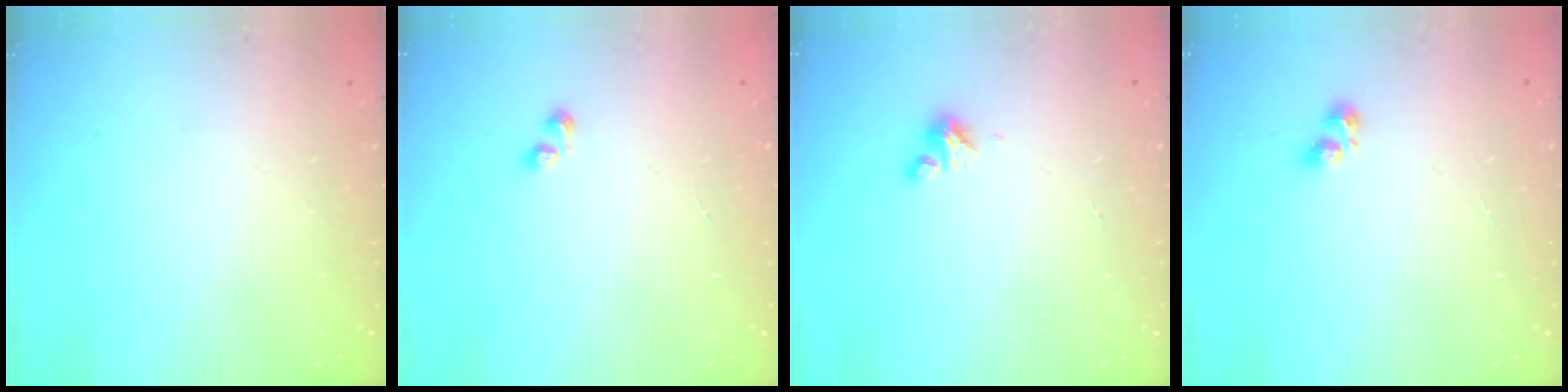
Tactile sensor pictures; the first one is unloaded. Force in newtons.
{"total": 1.4, "press": 1.4, "slide": 0.5}
{"total": 2.0, "press": 2.0, "slide": 0.3}
{"total": 4.0, "press": 3.8, "slide": 1.3}